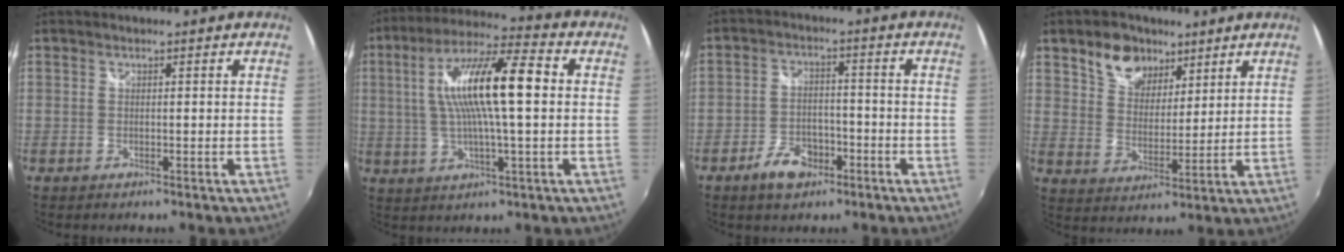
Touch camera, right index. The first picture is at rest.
{"total": 15.5, "force": [1.9, 2.5, 15.2], "torque": [-0.279, 0.017, 0.029]}
{"total": 7.2, "force": [-4.4, 4.3, 3.9], "torque": [-0.087, 0.006, -0.072]}
{"total": 9.3, "force": [6.1, 6.1, 3.6], "torque": [-0.067, 0.022, 0.111]}